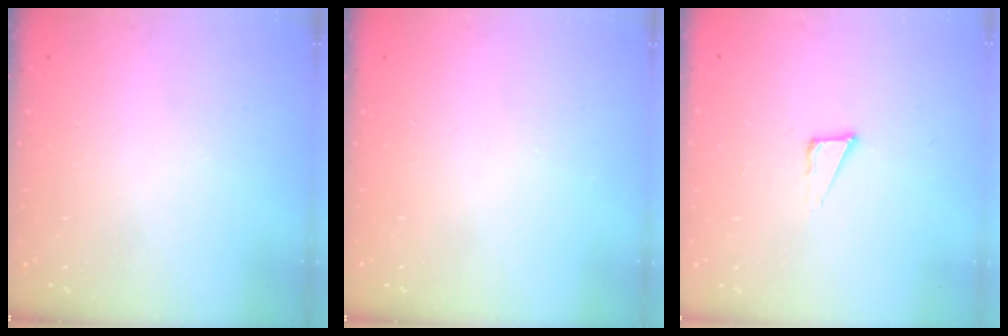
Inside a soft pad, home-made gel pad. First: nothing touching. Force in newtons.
{"total": 0.0}
{"total": 3.8, "press": 3.7, "slide": 0.8}